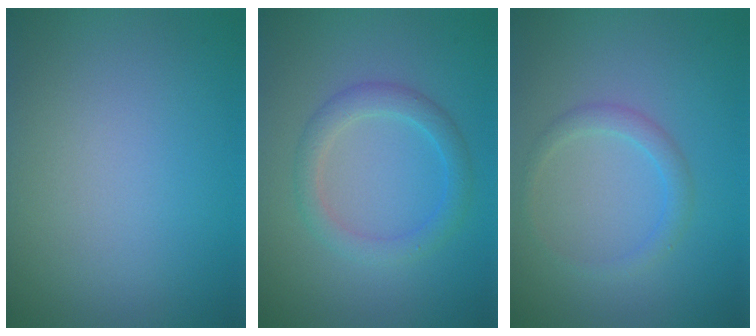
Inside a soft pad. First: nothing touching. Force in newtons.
{"total": 2.7, "press": 2.6, "slide": 0.1}
{"total": 1.6, "press": 1.6, "slide": 0.1}